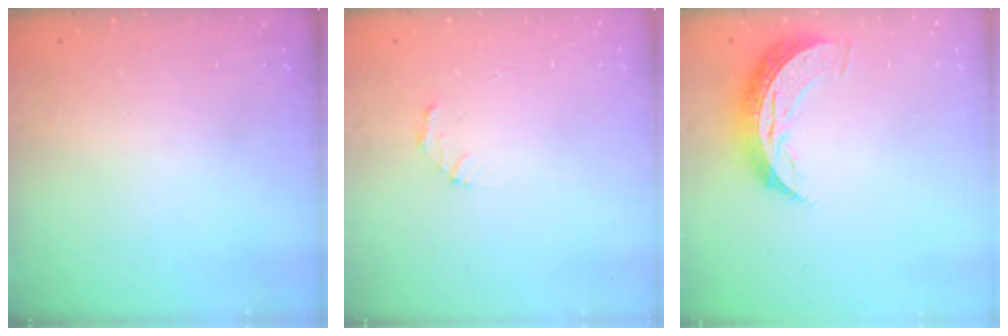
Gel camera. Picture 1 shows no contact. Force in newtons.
{"total": 1.9, "press": 1.9, "slide": 0.2}
{"total": 8.3, "press": 8.3, "slide": 0.7}